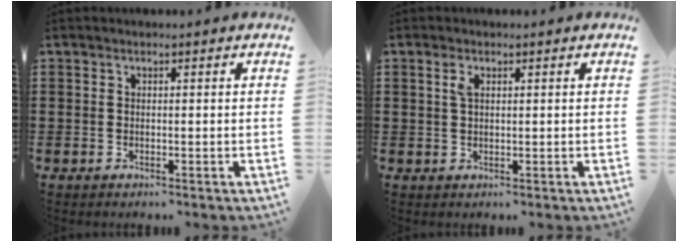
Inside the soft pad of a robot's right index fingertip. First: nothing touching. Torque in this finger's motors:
{"motor_torque": [0.15, -0.06, 0.03, 0.03]}